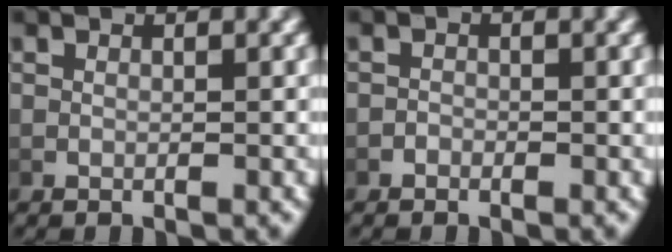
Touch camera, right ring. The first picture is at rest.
{"total": 0.6, "force": [-0.6, 0.1, 0.0], "torque": [0.000, -0.005, -0.010]}